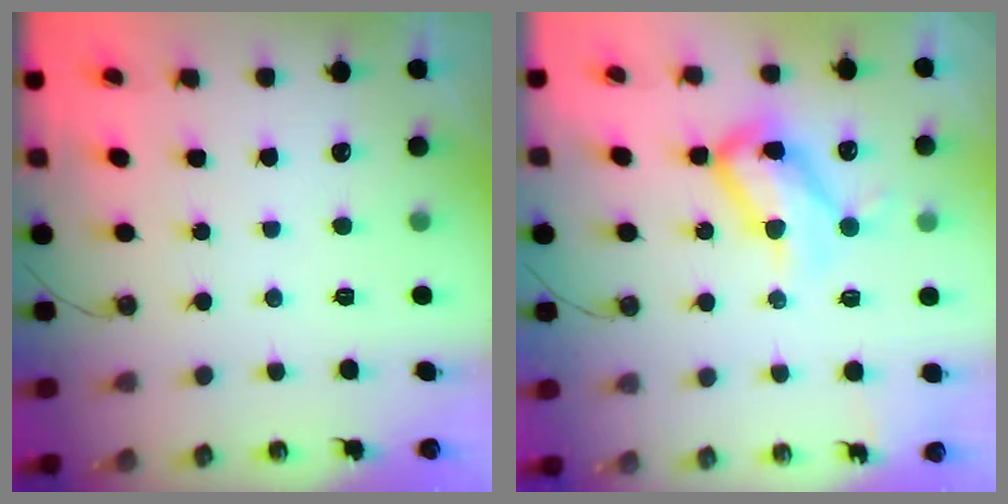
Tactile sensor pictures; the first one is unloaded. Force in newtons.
{"total": 14.1, "press": 14.0, "slide": 1.3}